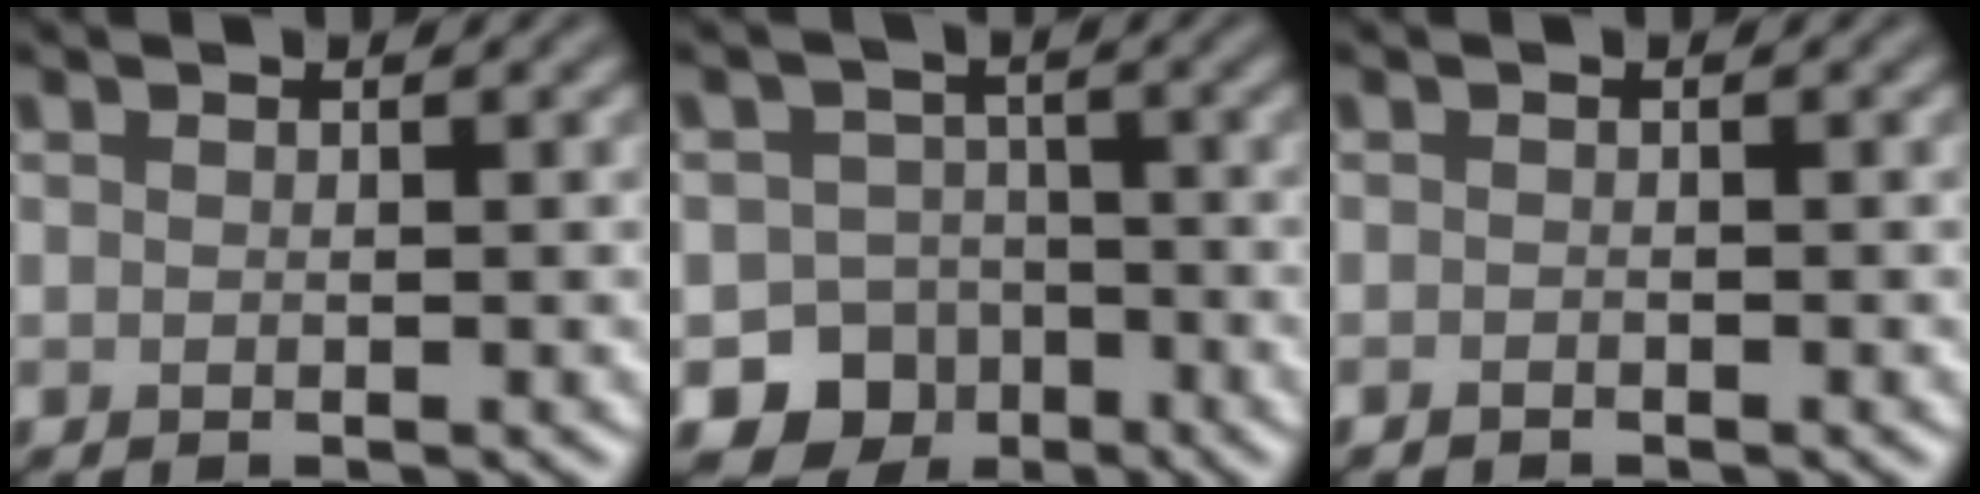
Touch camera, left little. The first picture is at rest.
{"total": 7.2, "force": [-3.9, 5.9, 1.2], "torque": [0.009, -0.012, -0.072]}
{"total": 0.6, "force": [-0.6, 0.1, 0.1], "torque": [0.000, -0.003, -0.012]}